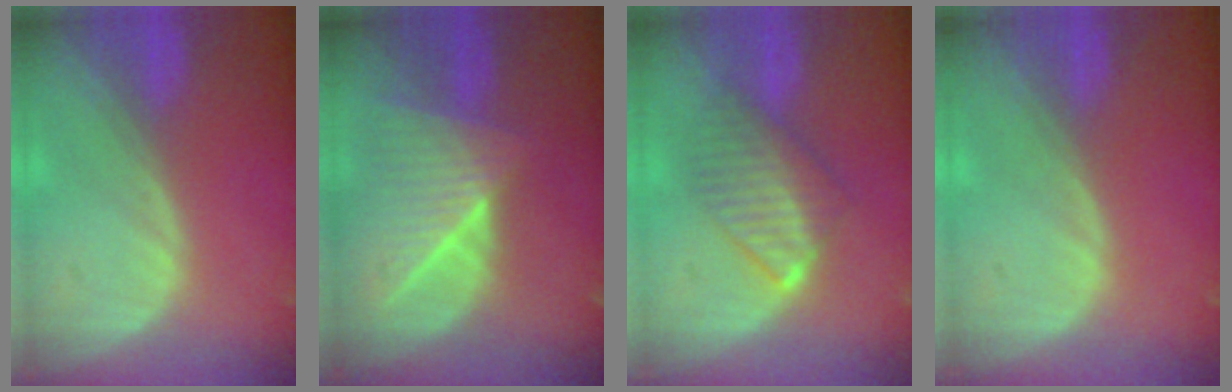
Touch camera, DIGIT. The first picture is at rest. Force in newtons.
{"total": 8.6, "press": 7.7, "slide": 3.8}
{"total": 6.4, "press": 6.4, "slide": 0.8}
{"total": 0.0}